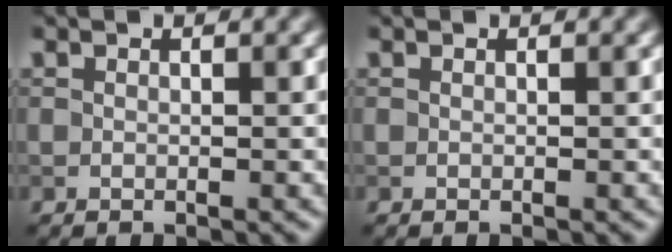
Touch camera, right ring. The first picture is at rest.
{"total": 0.0}